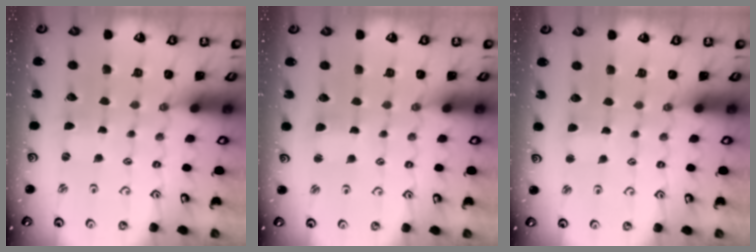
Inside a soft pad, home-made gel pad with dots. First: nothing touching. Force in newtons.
{"total": 2.4, "press": 2.4, "slide": 0.3}
{"total": 2.8, "press": 2.7, "slide": 0.6}